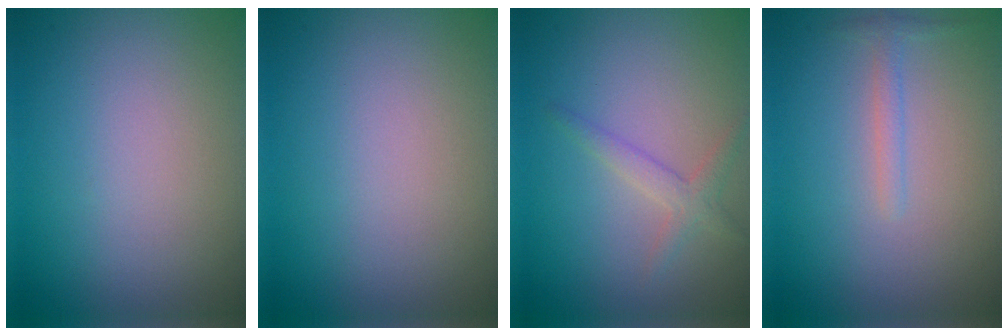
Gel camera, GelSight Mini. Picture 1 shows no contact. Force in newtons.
{"total": 0.0}
{"total": 1.8, "press": 1.8, "slide": 0.1}
{"total": 1.1, "press": 1.1, "slide": 0.0}